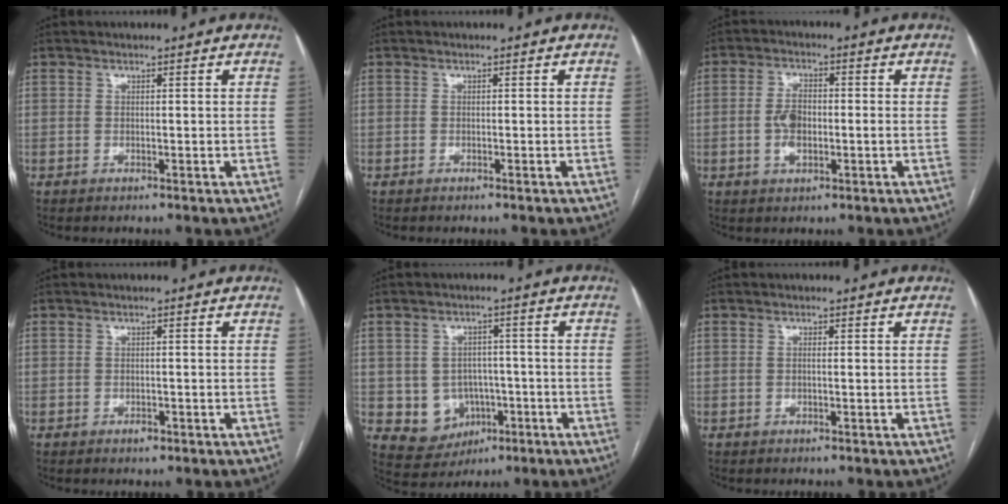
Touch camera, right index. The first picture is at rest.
{"total": 0.0}
{"total": 4.8, "force": [-0.7, 2.4, 4.1], "torque": [-0.086, 0.005, -0.013]}
{"total": 1.2, "force": [-0.7, 0.8, 0.6], "torque": [-0.008, 0.001, -0.008]}
{"total": 7.0, "force": [-1.6, 6.4, 2.3], "torque": [-0.037, 0.017, -0.009]}
{"total": 0.6, "force": [0.0, 0.2, 0.6], "torque": [-0.010, 0.001, -0.001]}